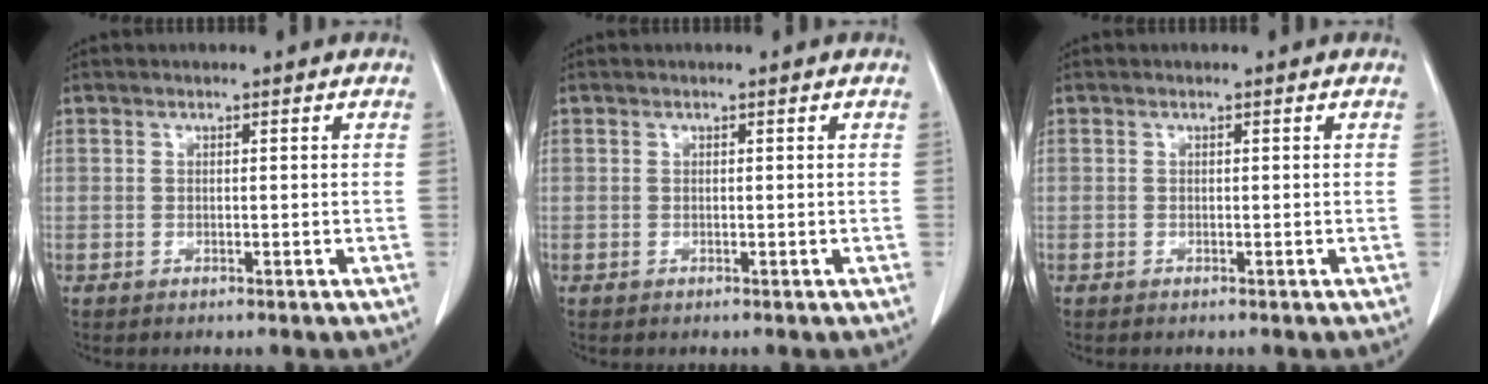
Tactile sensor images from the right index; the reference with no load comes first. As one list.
[{"total": 0.0}, {"total": 0.0}]